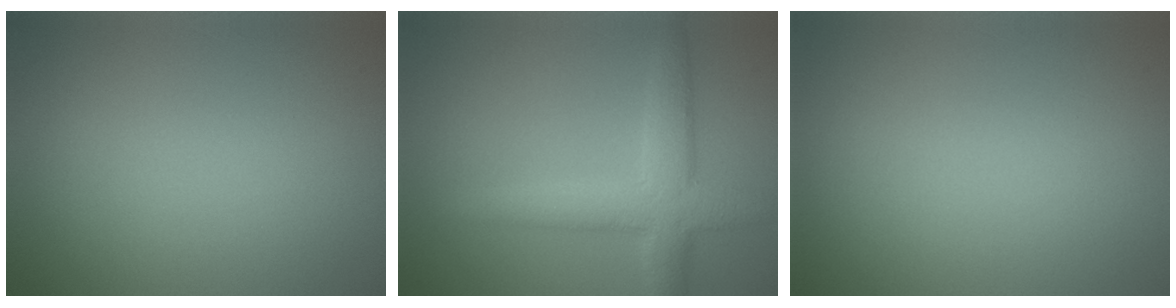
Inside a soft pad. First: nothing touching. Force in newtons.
{"total": 4.7, "press": 4.7, "slide": 0.3}
{"total": 0.0}